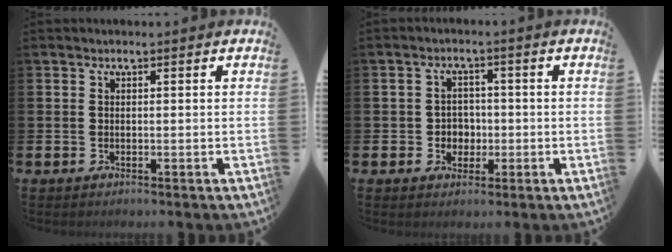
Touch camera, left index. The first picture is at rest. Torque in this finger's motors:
{"motor_torque": [0.45, 0.21, 0.04, 0.00]}